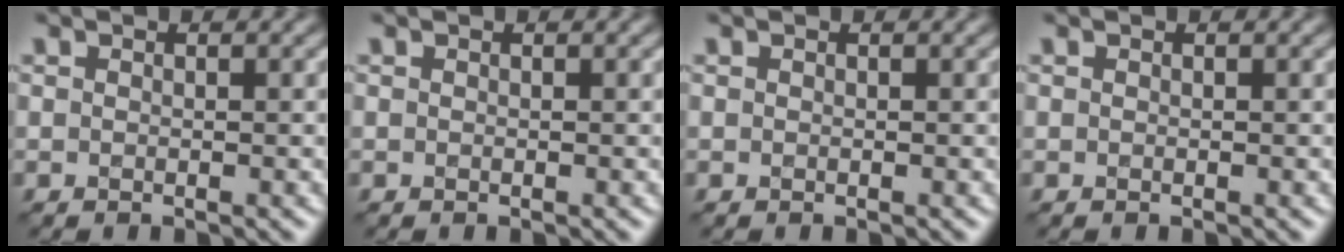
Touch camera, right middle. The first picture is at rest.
{"total": 0.0}
{"total": 0.0}
{"total": 0.0}